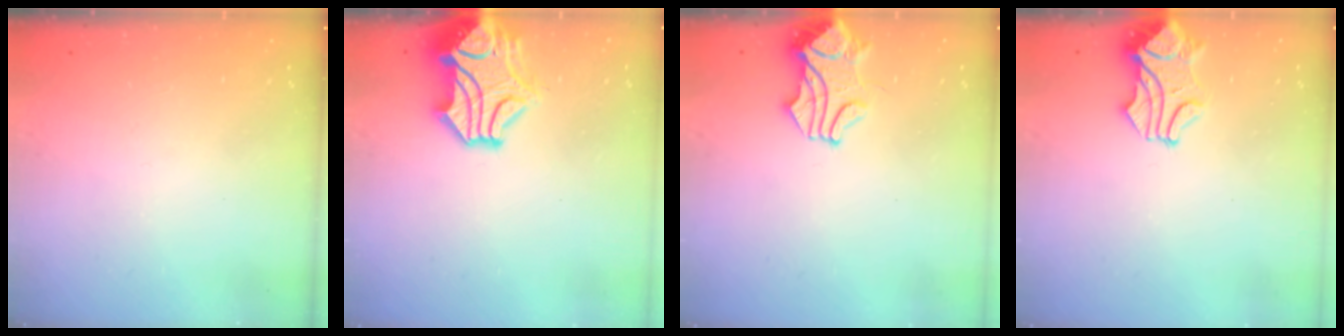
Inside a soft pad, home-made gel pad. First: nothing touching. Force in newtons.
{"total": 5.7, "press": 5.6, "slide": 1.2}
{"total": 1.9, "press": 1.8, "slide": 0.8}
{"total": 0.0}